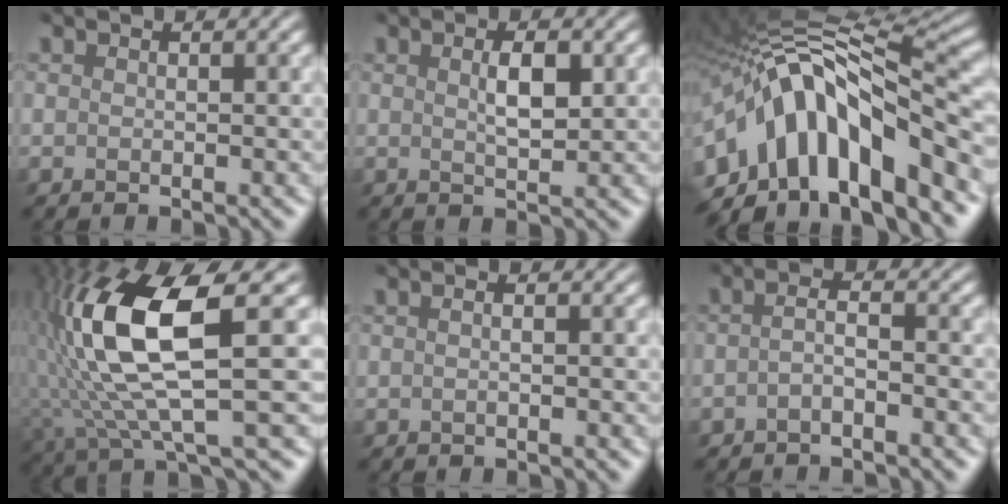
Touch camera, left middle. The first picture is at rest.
{"total": 2.0, "force": [0.8, 0.3, 1.8], "torque": [-0.038, 0.004, 0.016]}
{"total": 14.2, "force": [-3.3, 6.2, 12.3], "torque": [-0.185, 0.030, -0.056]}
{"total": 10.8, "force": [2.3, 2.7, 10.2], "torque": [-0.208, 0.009, 0.050]}
{"total": 0.5, "force": [-0.1, 0.0, 0.5], "torque": [-0.004, 0.000, -0.007]}
{"total": 1.3, "force": [-0.8, -0.1, 1.1], "torque": [-0.025, 0.006, -0.021]}